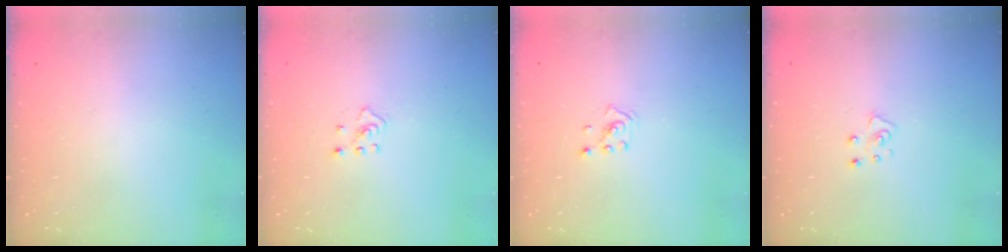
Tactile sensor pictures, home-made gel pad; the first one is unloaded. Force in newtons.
{"total": 2.4, "press": 2.4, "slide": 0.5}
{"total": 2.0, "press": 2.0, "slide": 0.6}
{"total": 4.8, "press": 4.8, "slide": 0.2}